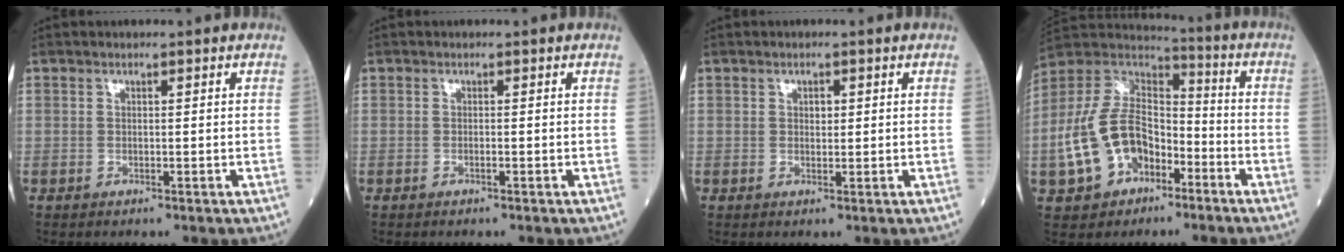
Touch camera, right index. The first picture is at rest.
{"total": 0.0}
{"total": 1.3, "force": [0.4, 0.8, 0.9], "torque": [-0.007, -0.001, 0.006]}
{"total": 15.6, "force": [-6.1, 9.8, 10.6], "torque": [-0.233, 0.025, -0.108]}